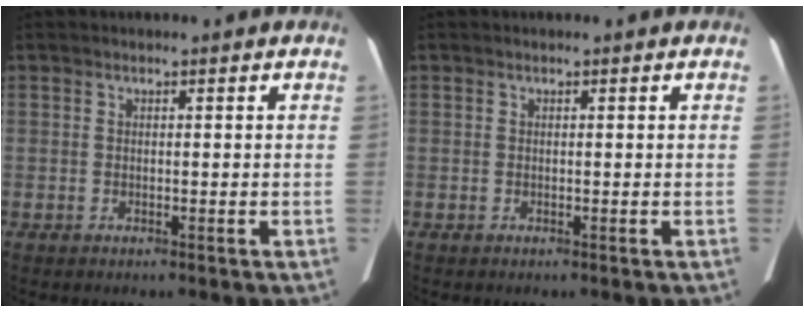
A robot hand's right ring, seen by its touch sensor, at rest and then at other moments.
{"total": 0.0}